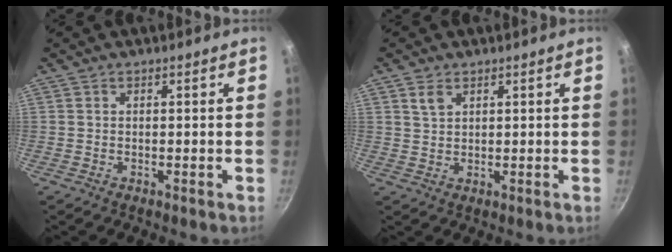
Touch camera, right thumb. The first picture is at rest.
{"total": 2.8, "force": [1.5, 1.8, 1.5], "torque": [-0.021, -0.004, 0.031]}